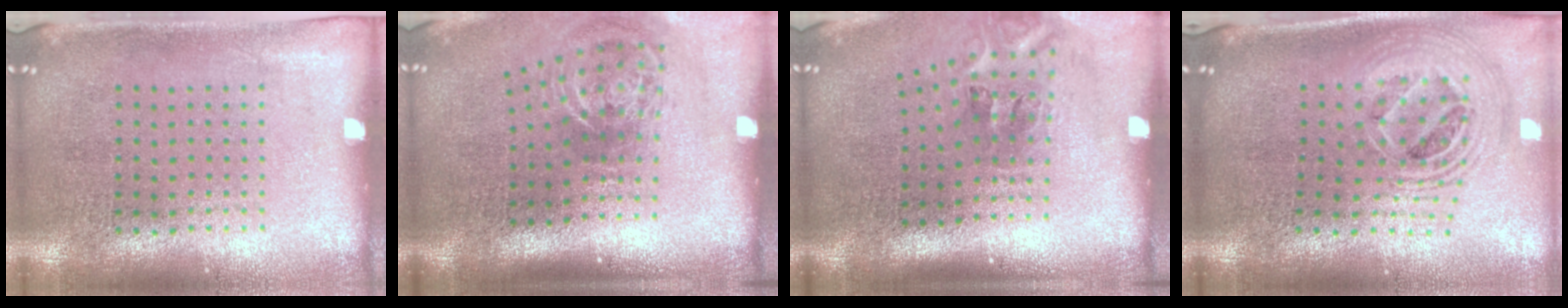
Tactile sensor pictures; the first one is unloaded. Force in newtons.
{"total": 2.2, "press": 1.3, "slide": 1.8}
{"total": 2.3, "press": 1.4, "slide": 1.9}
{"total": 2.4, "press": 1.8, "slide": 1.6}